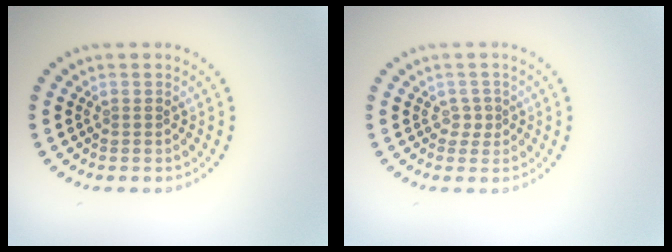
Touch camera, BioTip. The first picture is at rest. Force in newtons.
{"total": 1.2, "press": 0.9, "slide": 0.8}